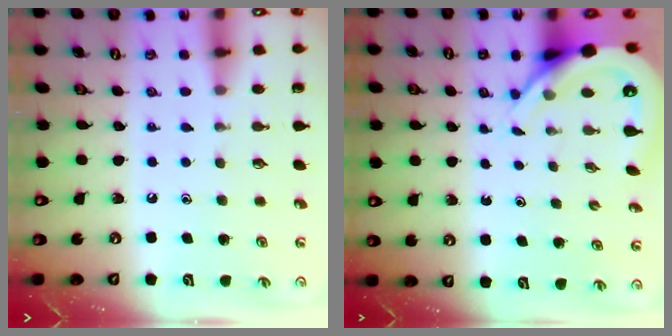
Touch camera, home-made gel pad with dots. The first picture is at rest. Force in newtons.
{"total": 6.4, "press": 6.3, "slide": 0.8}